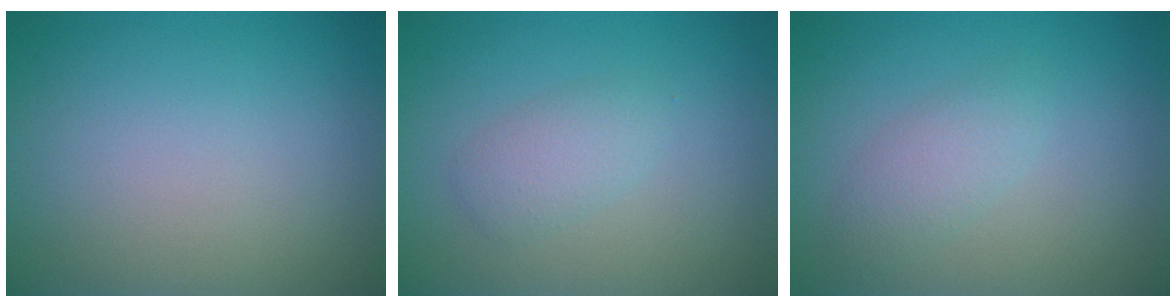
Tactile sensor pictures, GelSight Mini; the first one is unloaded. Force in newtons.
{"total": 2.0, "press": 2.0, "slide": 0.0}
{"total": 2.1, "press": 2.1, "slide": 0.0}